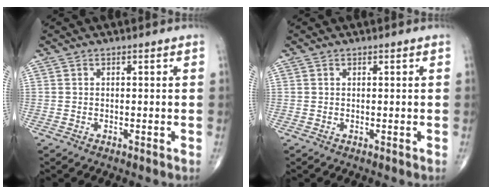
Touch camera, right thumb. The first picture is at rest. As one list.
[{"total": 0.0}]